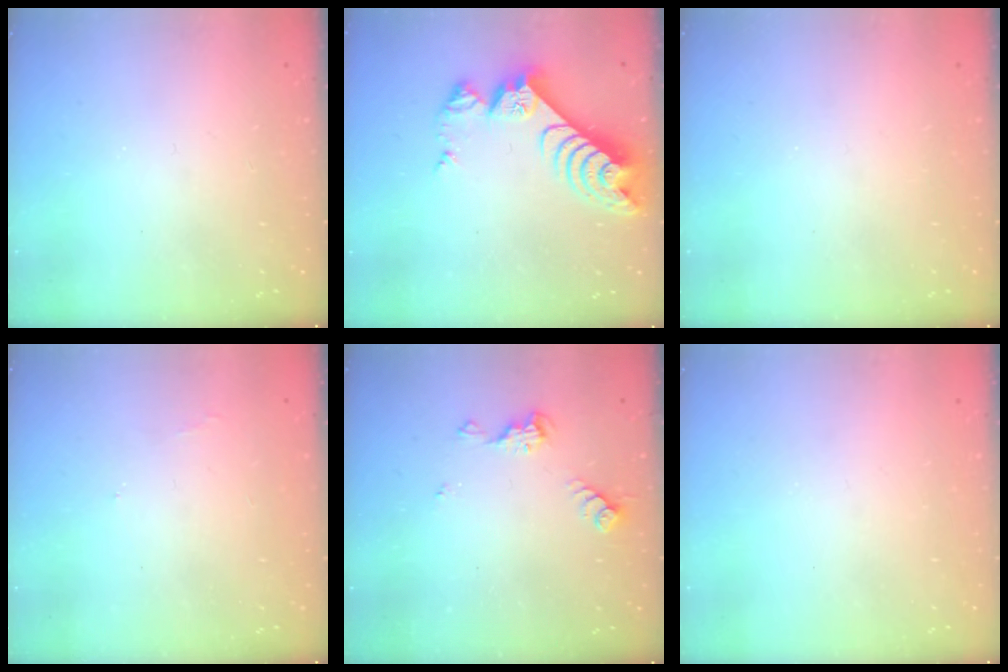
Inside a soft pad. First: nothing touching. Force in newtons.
{"total": 11.0, "press": 11.0, "slide": 1.0}
{"total": 0.0}
{"total": 3.7, "press": 3.7, "slide": 0.4}
{"total": 6.3, "press": 6.3, "slide": 0.5}
{"total": 0.0}